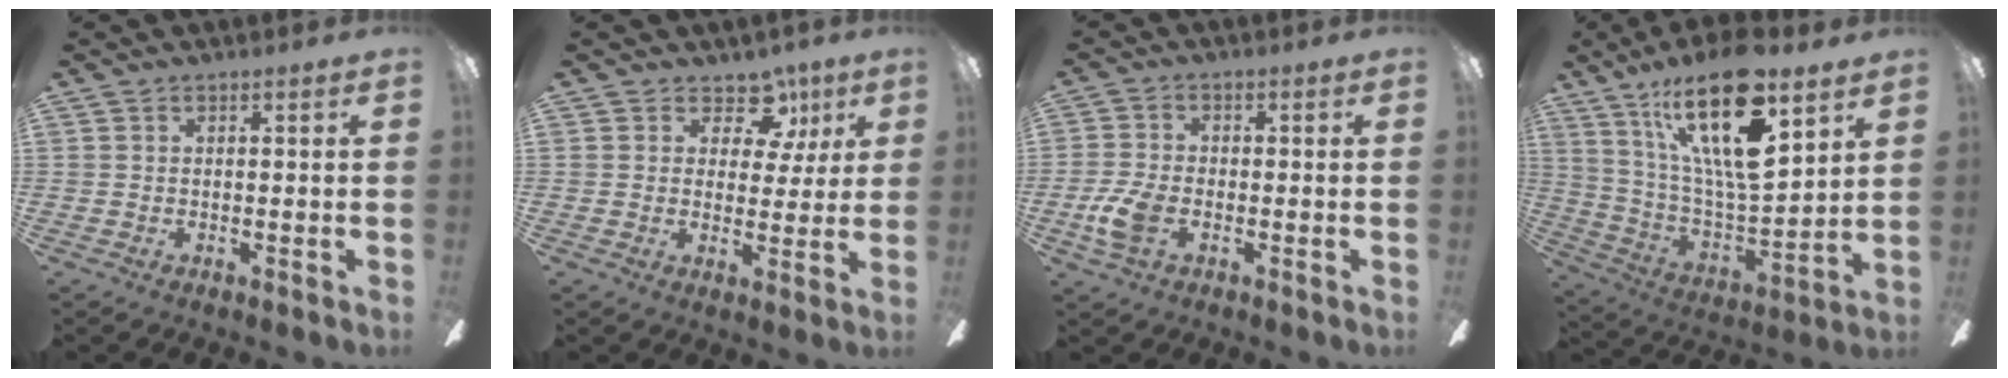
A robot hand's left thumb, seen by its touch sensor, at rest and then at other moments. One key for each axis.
{"total": 8.8, "fx": 5.0, "fy": 6.3, "fz": 3.6, "tx": -0.049, "ty": -0.024, "tz": 0.090}
{"total": 7.6, "fx": -2.5, "fy": 4.6, "fz": 5.5, "tx": -0.123, "ty": 0.005, "tz": -0.044}
{"total": 24.7, "fx": 14.5, "fy": 8.1, "fz": 18.2, "tx": -0.350, "ty": -0.084, "tz": 0.241}